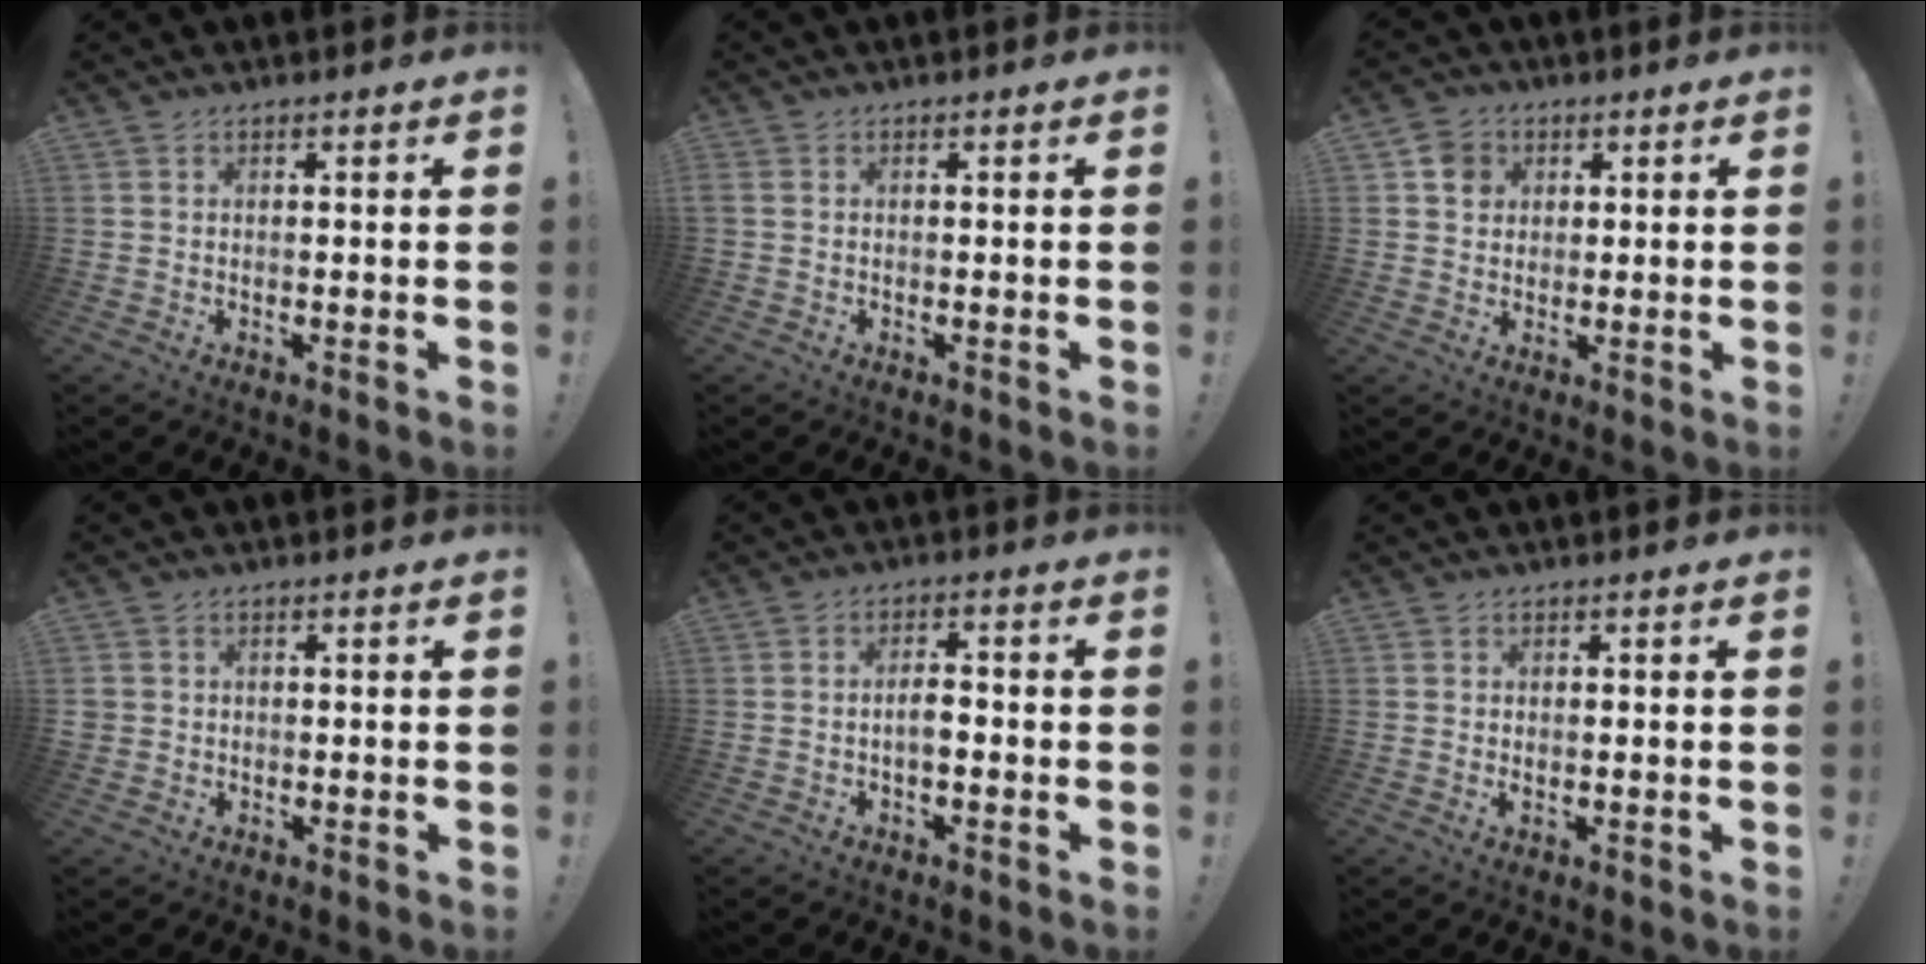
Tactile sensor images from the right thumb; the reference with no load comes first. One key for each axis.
{"total": 0.0}
{"total": 5.7, "fx": 1.8, "fy": 5.2, "fz": 1.7, "tx": -0.018, "ty": 0.000, "tz": 0.034}
{"total": 1.6, "fx": 0.1, "fy": 1.6, "fz": 0.4, "tx": 0.000, "ty": -0.001, "tz": 0.001}
{"total": 4.2, "fx": -1.1, "fy": 1.8, "fz": 3.7, "tx": -0.065, "ty": 0.004, "tz": -0.025}
{"total": 0.8, "fx": 0.3, "fy": 0.2, "fz": 0.7, "tx": -0.006, "ty": -0.003, "tz": 0.005}